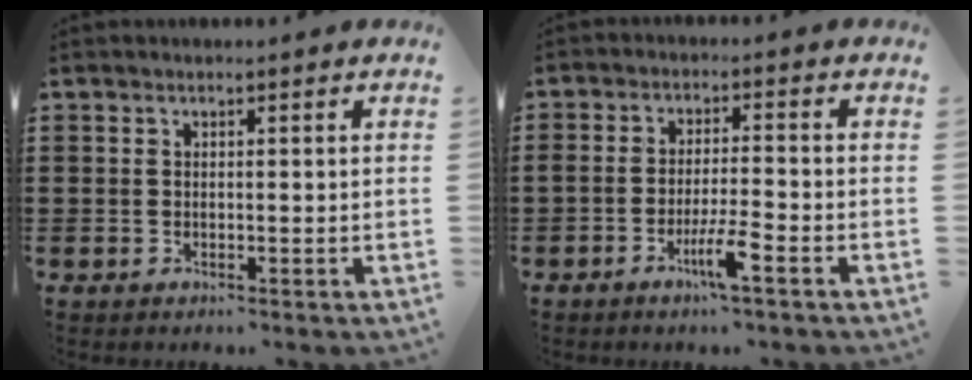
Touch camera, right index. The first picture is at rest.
{"total": 5.2, "force": [-2.9, 0.2, 4.3], "torque": [-0.083, -0.011, -0.054]}